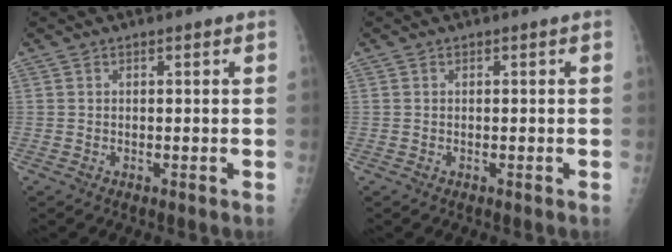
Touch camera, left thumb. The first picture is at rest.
{"total": 0.0}